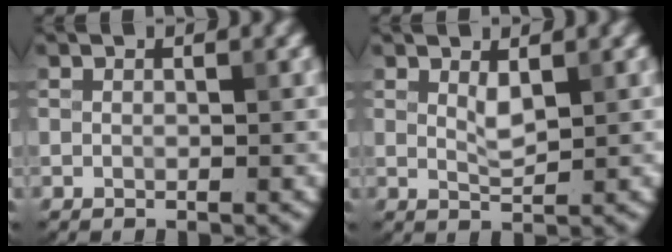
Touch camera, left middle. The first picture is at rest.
{"total": 1.4, "force": [0.8, 0.4, 1.1], "torque": [-0.024, -0.002, 0.015]}